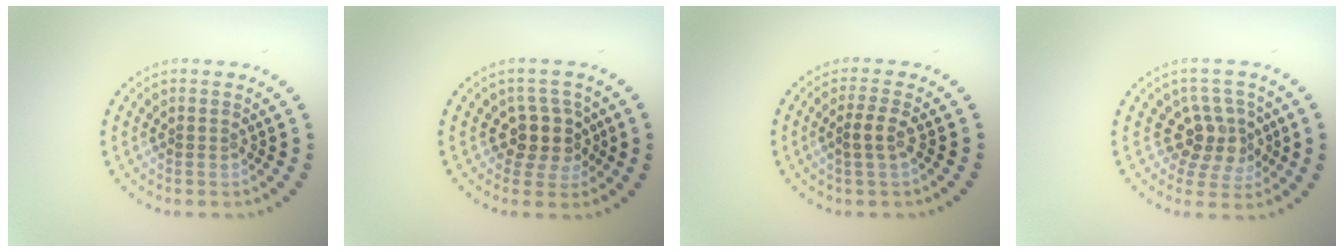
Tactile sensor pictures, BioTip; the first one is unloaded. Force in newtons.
{"total": 2.9, "press": 2.3, "slide": 1.7}
{"total": 1.7, "press": 1.5, "slide": 0.8}
{"total": 3.6, "press": 3.0, "slide": 2.1}